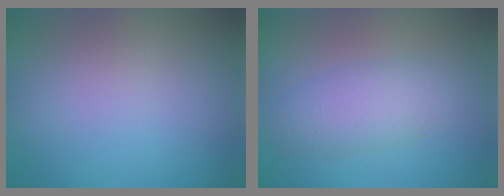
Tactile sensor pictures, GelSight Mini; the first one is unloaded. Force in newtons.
{"total": 2.4, "press": 2.3, "slide": 0.1}